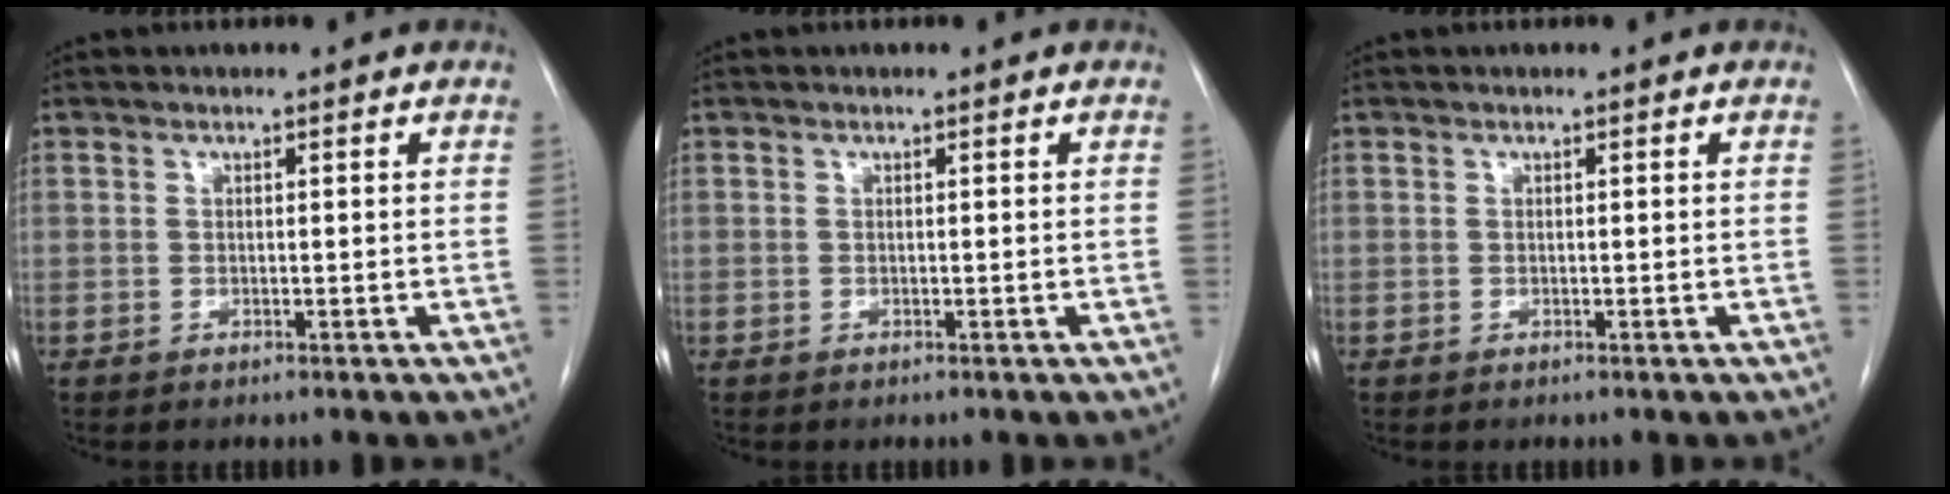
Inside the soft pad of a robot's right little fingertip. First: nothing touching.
{"total": 0.0}
{"total": 0.0}